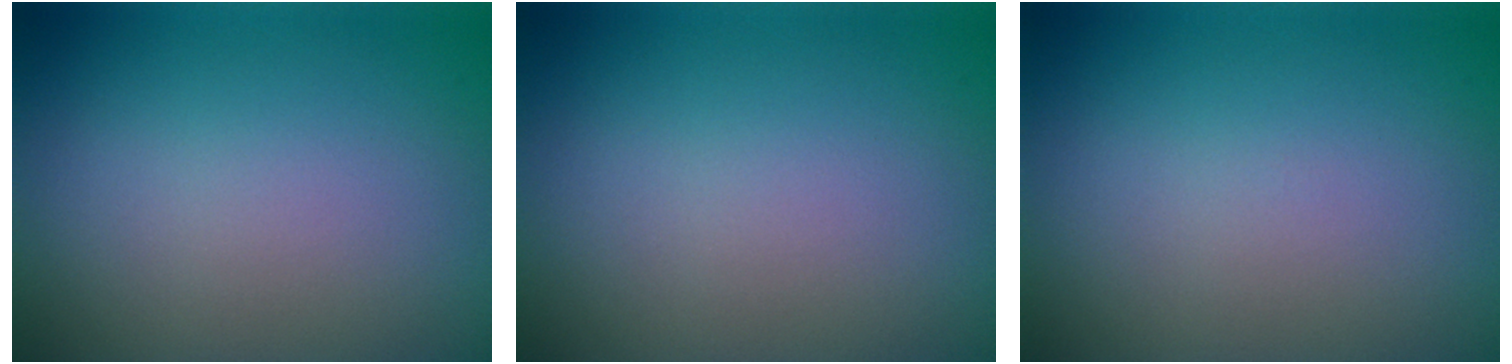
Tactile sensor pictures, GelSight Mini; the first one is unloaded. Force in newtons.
{"total": 0.0}
{"total": 0.0}